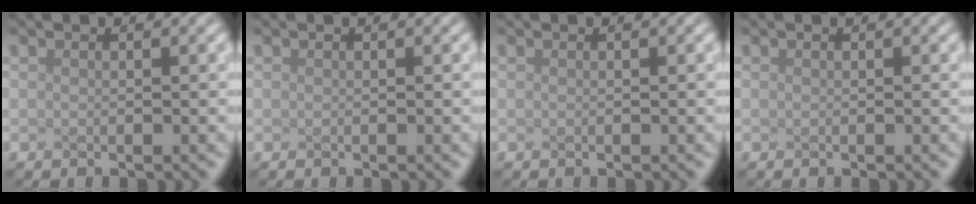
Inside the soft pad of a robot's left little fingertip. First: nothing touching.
{"total": 0.0}
{"total": 0.0}
{"total": 0.0}